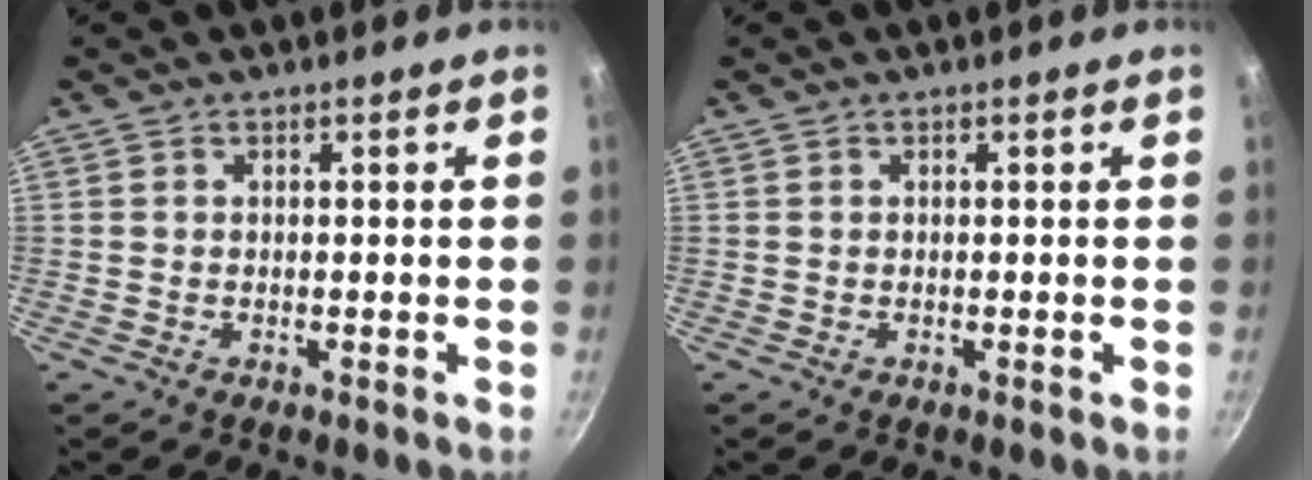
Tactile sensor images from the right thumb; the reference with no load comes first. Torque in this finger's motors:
{"motor_torque": [-0.08, 0.07, 0.00, 0.00, 0.00]}